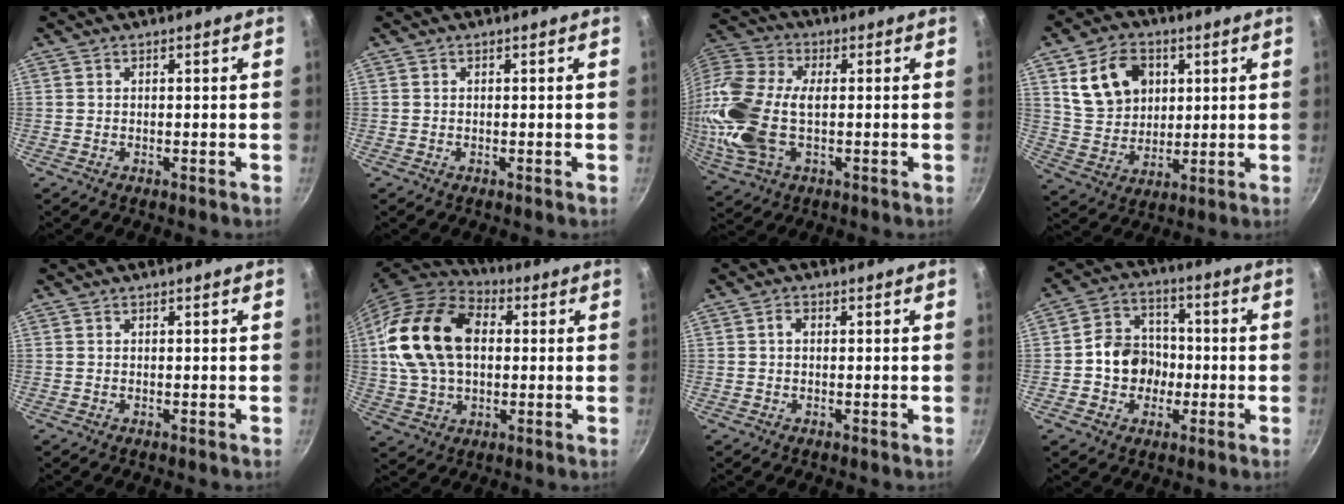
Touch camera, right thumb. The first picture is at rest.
{"total": 0.0}
{"total": 18.5, "force": [-0.8, 10.7, 15.1], "torque": [-0.325, 0.015, -0.025]}
{"total": 13.6, "force": [4.6, 10.1, 7.8], "torque": [-0.116, -0.010, 0.089]}
{"total": 0.0}
{"total": 20.2, "force": [2.7, 13.8, 14.5], "torque": [-0.253, 0.021, 0.040]}
{"total": 1.3, "force": [0.1, 0.9, 0.9], "torque": [-0.017, 0.006, 0.000]}
{"total": 10.2, "force": [-1.6, 8.8, 4.9], "torque": [-0.044, 0.030, -0.038]}